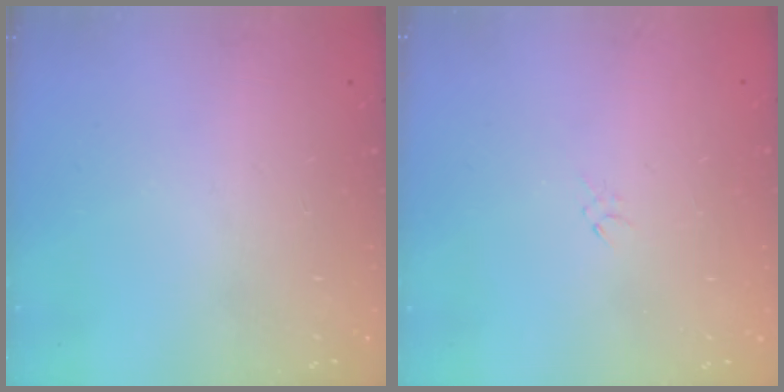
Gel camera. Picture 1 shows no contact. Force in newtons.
{"total": 0.9, "press": 0.8, "slide": 0.4}